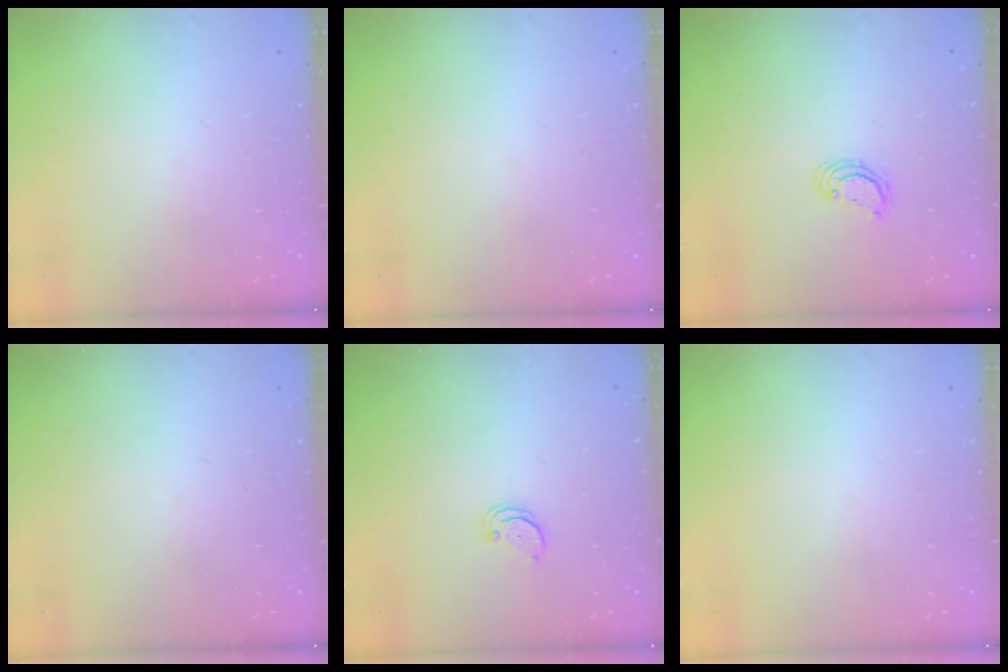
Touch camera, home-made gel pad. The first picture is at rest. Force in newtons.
{"total": 0.0}
{"total": 2.4, "press": 2.4, "slide": 0.3}
{"total": 0.0}
{"total": 1.5, "press": 1.5, "slide": 0.2}
{"total": 0.0}